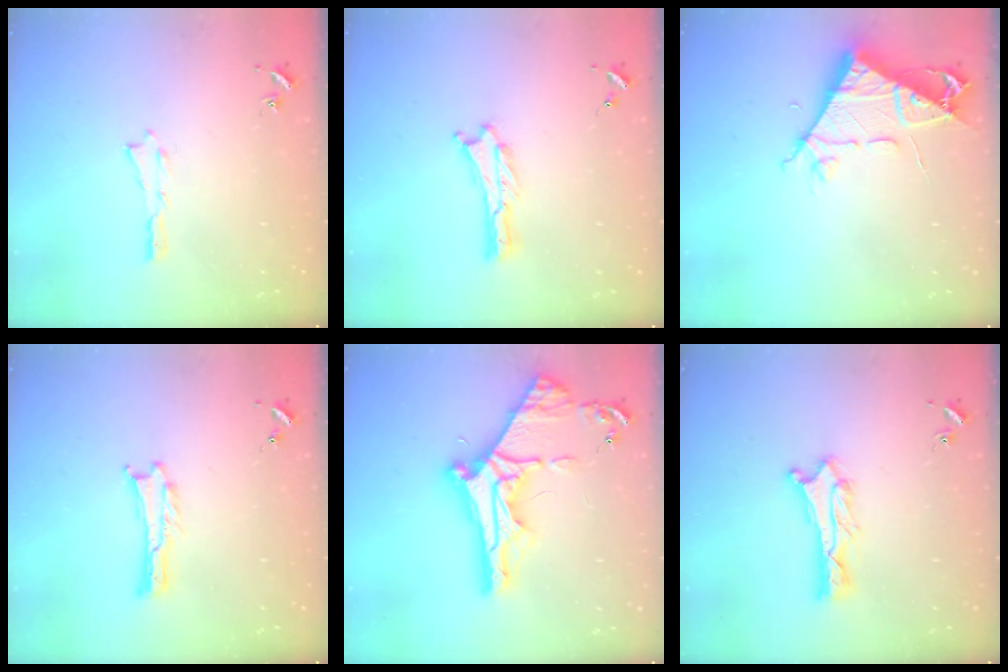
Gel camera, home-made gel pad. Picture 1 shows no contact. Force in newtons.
{"total": 0.0}
{"total": 7.1, "press": 7.0, "slide": 0.8}
{"total": 0.0}
{"total": 11.8, "press": 11.7, "slide": 1.2}
{"total": 1.2, "press": 1.1, "slide": 0.1}